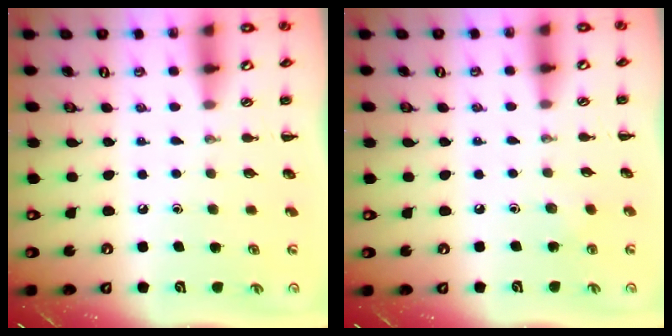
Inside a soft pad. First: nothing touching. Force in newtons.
{"total": 3.2, "press": 3.0, "slide": 1.0}